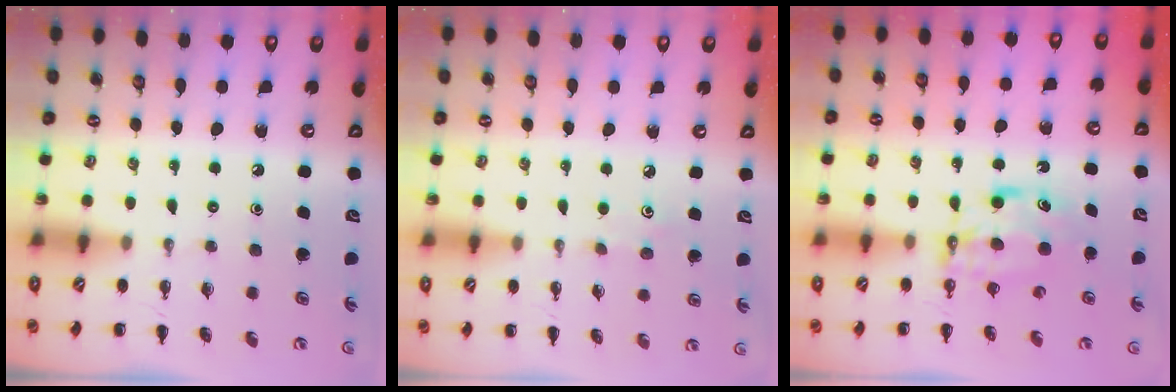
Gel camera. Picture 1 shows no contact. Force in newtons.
{"total": 2.8, "press": 2.7, "slide": 0.8}
{"total": 7.6, "press": 7.5, "slide": 0.8}